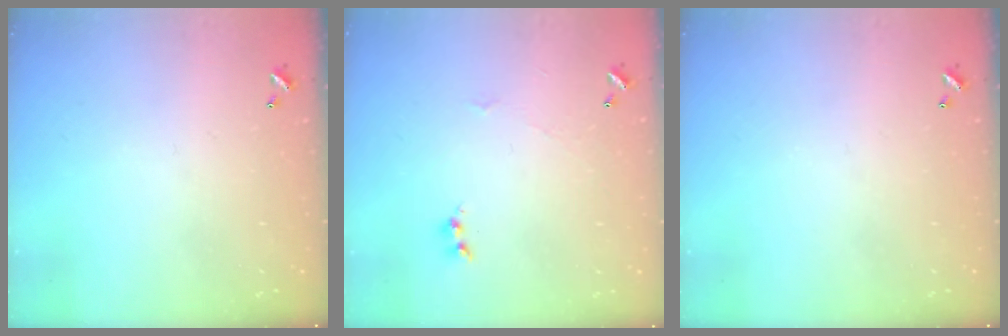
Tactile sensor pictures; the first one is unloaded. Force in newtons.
{"total": 1.6, "press": 1.5, "slide": 0.4}
{"total": 0.0}